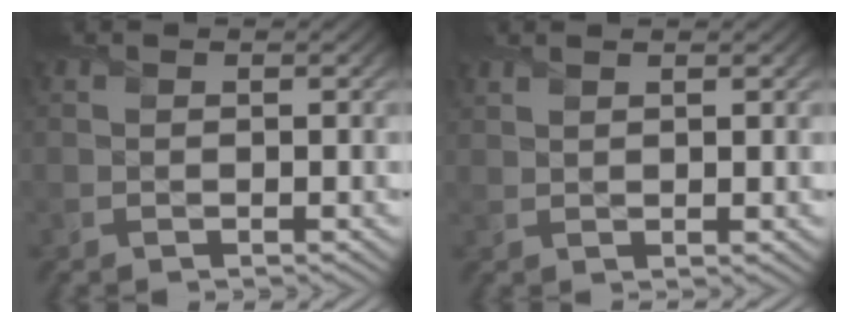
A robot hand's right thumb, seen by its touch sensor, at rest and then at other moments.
{"total": 1.3, "force": [1.0, 0.1, 0.7], "torque": [-0.020, 0.002, 0.020]}